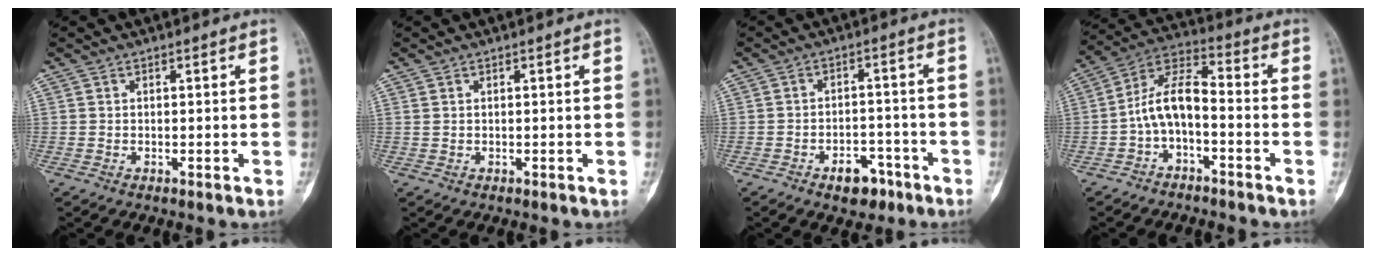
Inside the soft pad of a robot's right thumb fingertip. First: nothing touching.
{"total": 0.5, "force": [0.2, 0.4, 0.3], "torque": [-0.005, 0.005, 0.006]}
{"total": 6.0, "force": [-3.7, 3.7, 3.1], "torque": [-0.016, 0.033, -0.052]}
{"total": 9.2, "force": [-2.7, 4.5, 7.5], "torque": [-0.135, 0.056, -0.063]}